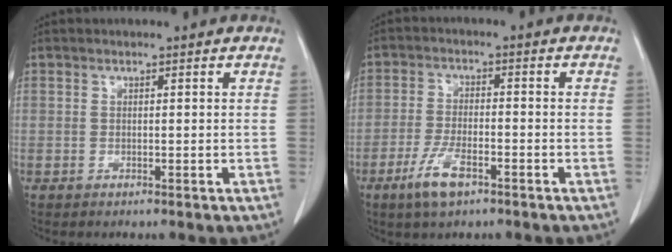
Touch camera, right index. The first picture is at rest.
{"total": 6.1, "force": [-3.7, 1.7, 4.6], "torque": [-0.097, -0.007, -0.066]}